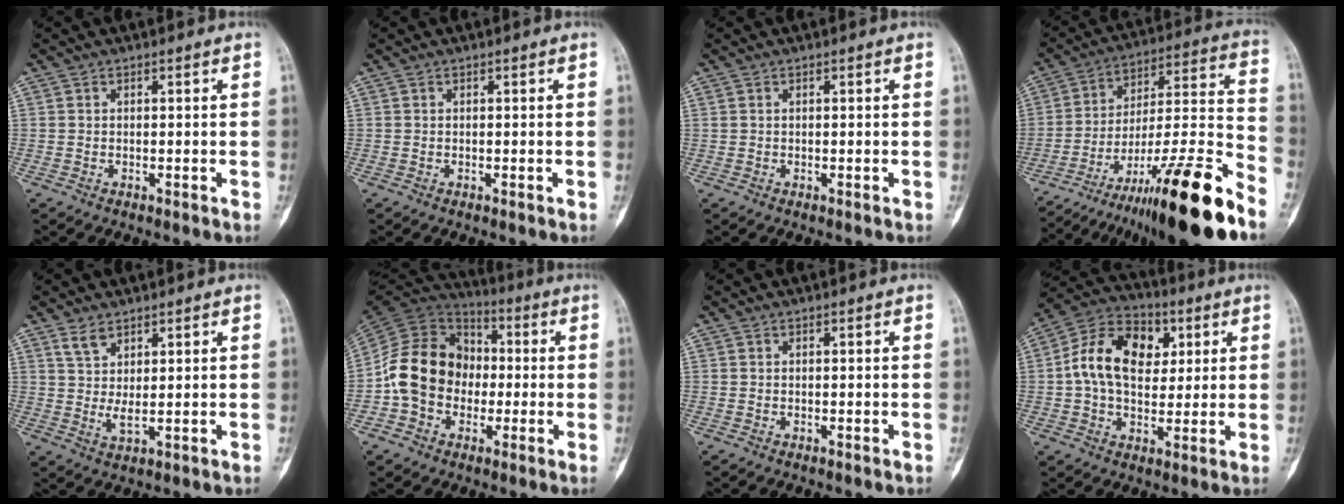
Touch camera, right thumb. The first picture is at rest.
{"total": 0.0}
{"total": 0.0}
{"total": 26.8, "force": [-18.6, 3.5, 19.0], "torque": [-0.256, 0.080, -0.300]}
{"total": 4.3, "force": [2.6, 1.9, 2.9], "torque": [-0.057, -0.017, 0.056]}
{"total": 15.8, "force": [-1.9, 13.0, 8.9], "torque": [-0.133, 0.035, -0.044]}
{"total": 0.0}
{"total": 15.3, "force": [3.0, 10.5, 10.7], "torque": [-0.158, 0.011, 0.041]}